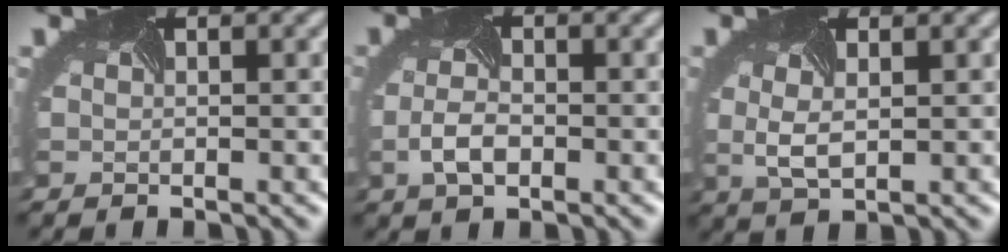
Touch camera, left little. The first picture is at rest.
{"total": 2.4, "force": [-1.0, 1.3, 1.8], "torque": [-0.045, -0.006, -0.016]}
{"total": 2.2, "force": [0.2, 1.1, 1.9], "torque": [-0.050, -0.004, 0.007]}